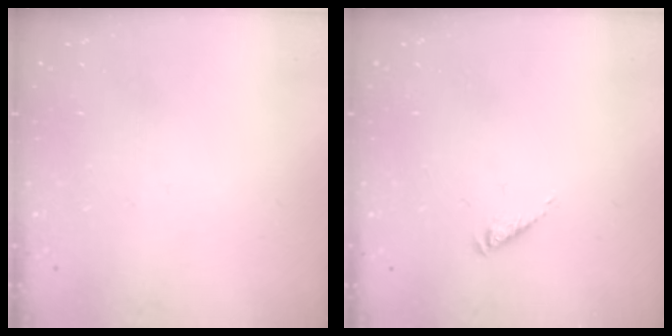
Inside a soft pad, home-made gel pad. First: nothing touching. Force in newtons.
{"total": 2.0, "press": 2.0, "slide": 0.5}